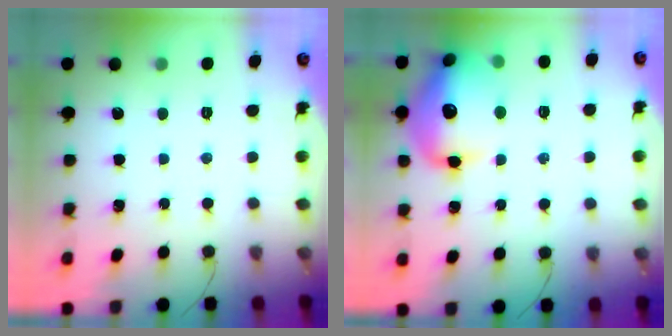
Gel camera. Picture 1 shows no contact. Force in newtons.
{"total": 17.8, "press": 17.6, "slide": 2.3}